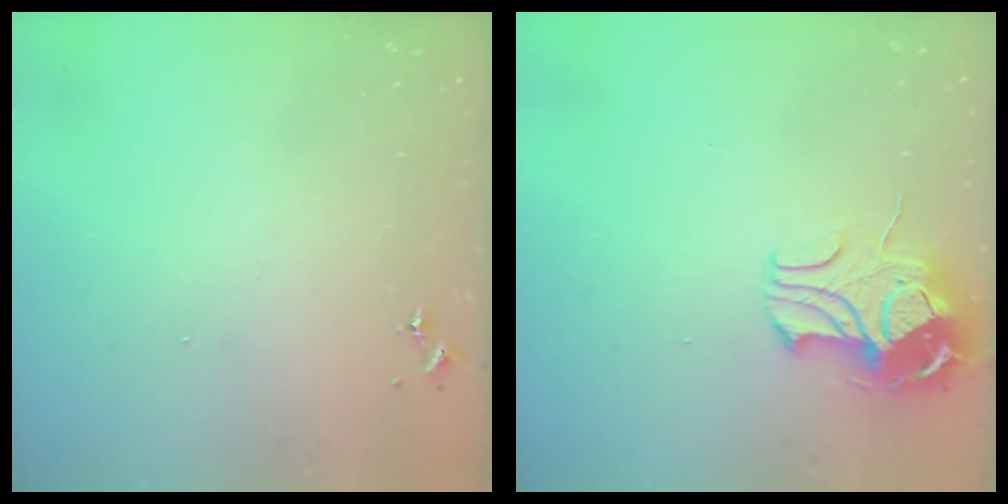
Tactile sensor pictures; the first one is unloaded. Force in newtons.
{"total": 12.4, "press": 12.3, "slide": 1.3}